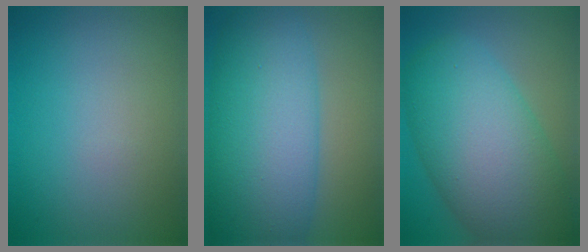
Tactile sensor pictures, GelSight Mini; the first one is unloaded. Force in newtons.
{"total": 11.5, "press": 11.5, "slide": 0.2}
{"total": 12.0, "press": 12.0, "slide": 0.4}